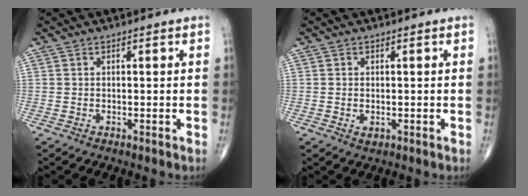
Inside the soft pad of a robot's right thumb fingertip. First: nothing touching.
{"total": 1.4, "force": [-0.2, 0.9, 1.0], "torque": [-0.013, -0.002, -0.002]}